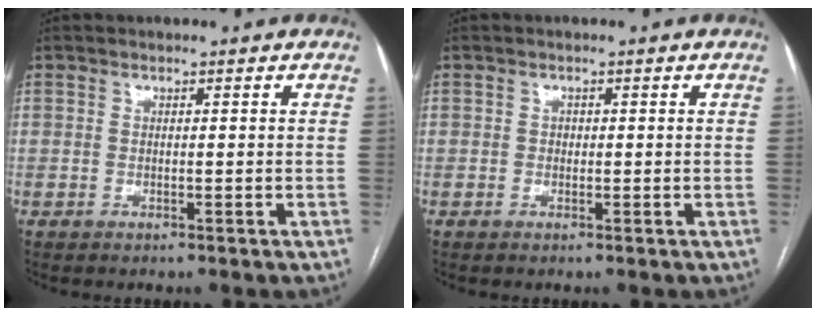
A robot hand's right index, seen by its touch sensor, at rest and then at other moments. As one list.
[{"total": 0.7, "force": [0.0, 0.6, 0.3], "torque": [-0.001, 0.003, -0.002]}]